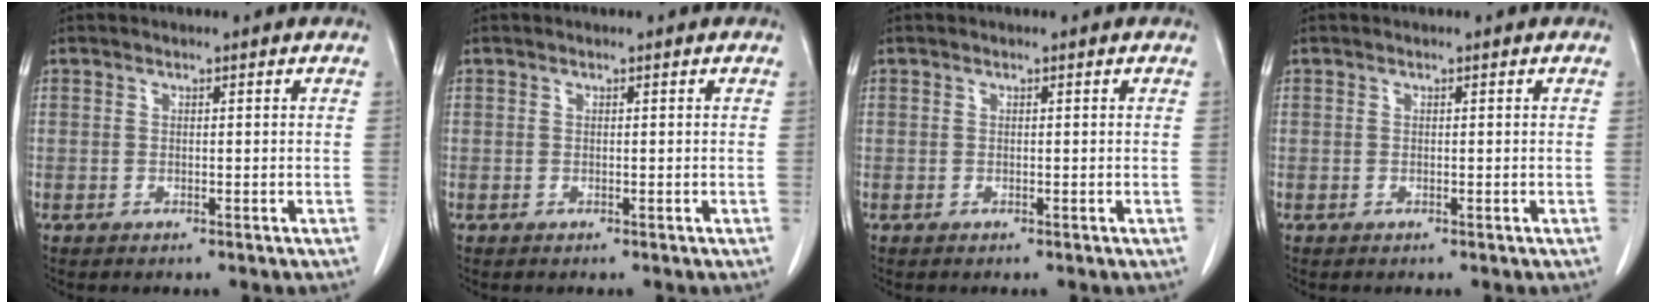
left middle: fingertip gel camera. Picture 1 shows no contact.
{"total": 0.0}
{"total": 0.0}
{"total": 0.0}